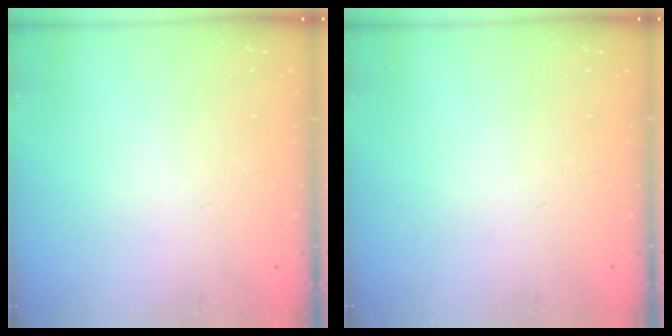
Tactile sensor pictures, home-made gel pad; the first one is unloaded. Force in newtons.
{"total": 0.0}